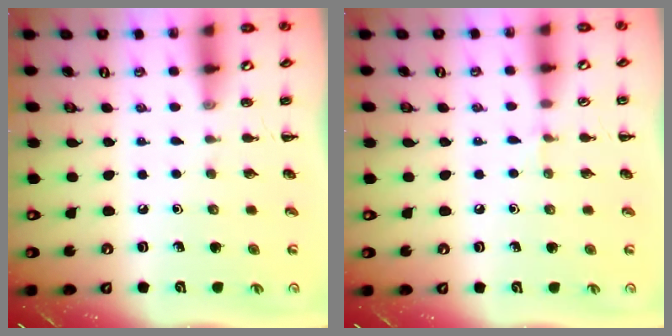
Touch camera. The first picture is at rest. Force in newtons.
{"total": 3.9, "press": 3.6, "slide": 1.4}